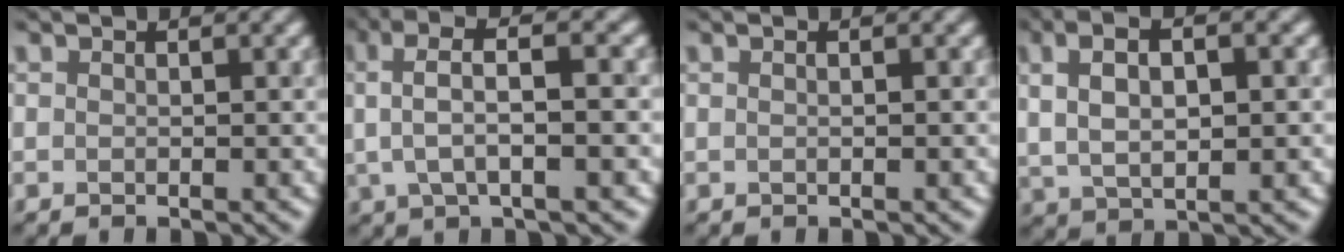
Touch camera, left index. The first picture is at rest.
{"total": 5.2, "force": [1.3, 1.4, 4.8], "torque": [-0.089, 0.015, 0.023]}
{"total": 1.1, "force": [0.3, 0.5, 0.9], "torque": [0.000, -0.005, -0.010]}
{"total": 6.6, "force": [2.3, 2.8, 5.6], "torque": [-0.110, 0.013, 0.037]}